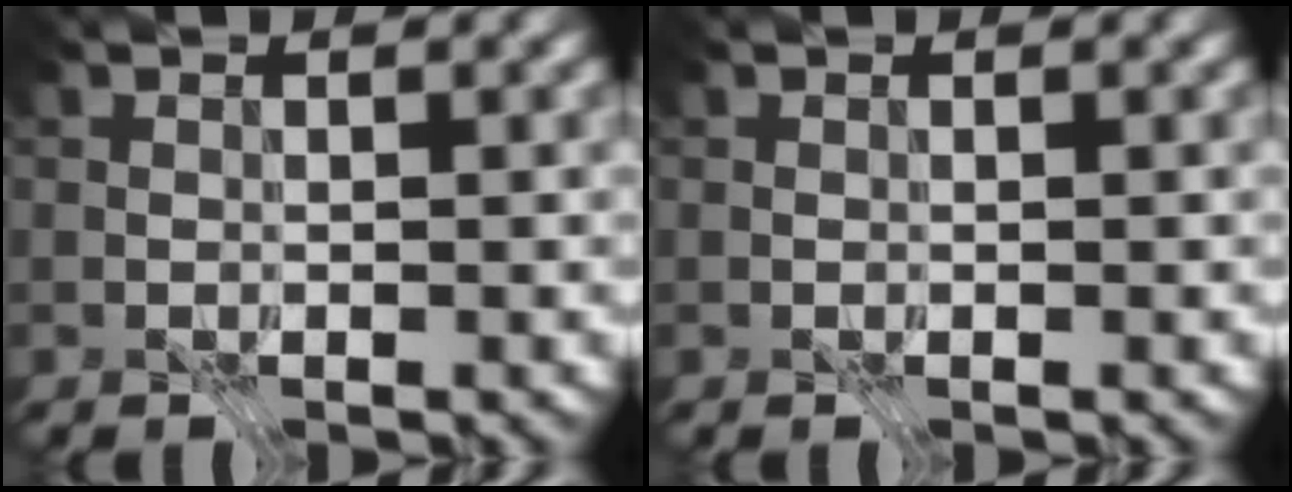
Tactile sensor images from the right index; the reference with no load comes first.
{"total": 0.0}